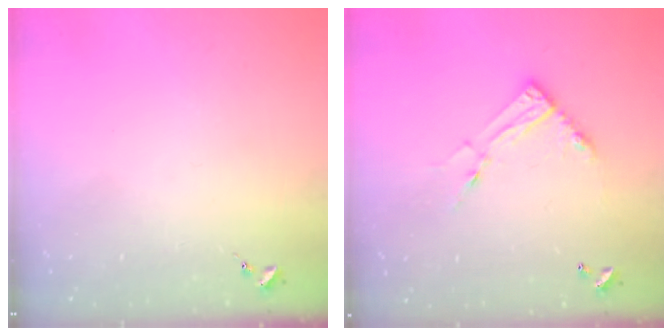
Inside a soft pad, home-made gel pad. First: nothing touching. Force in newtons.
{"total": 11.2, "press": 11.2, "slide": 0.9}